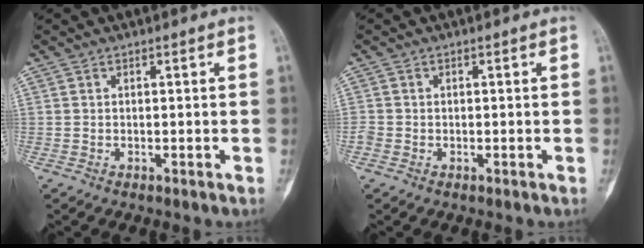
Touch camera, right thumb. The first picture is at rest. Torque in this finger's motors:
{"motor_torque": [-0.11, -0.06, 0.03, 0.07, 0.01]}